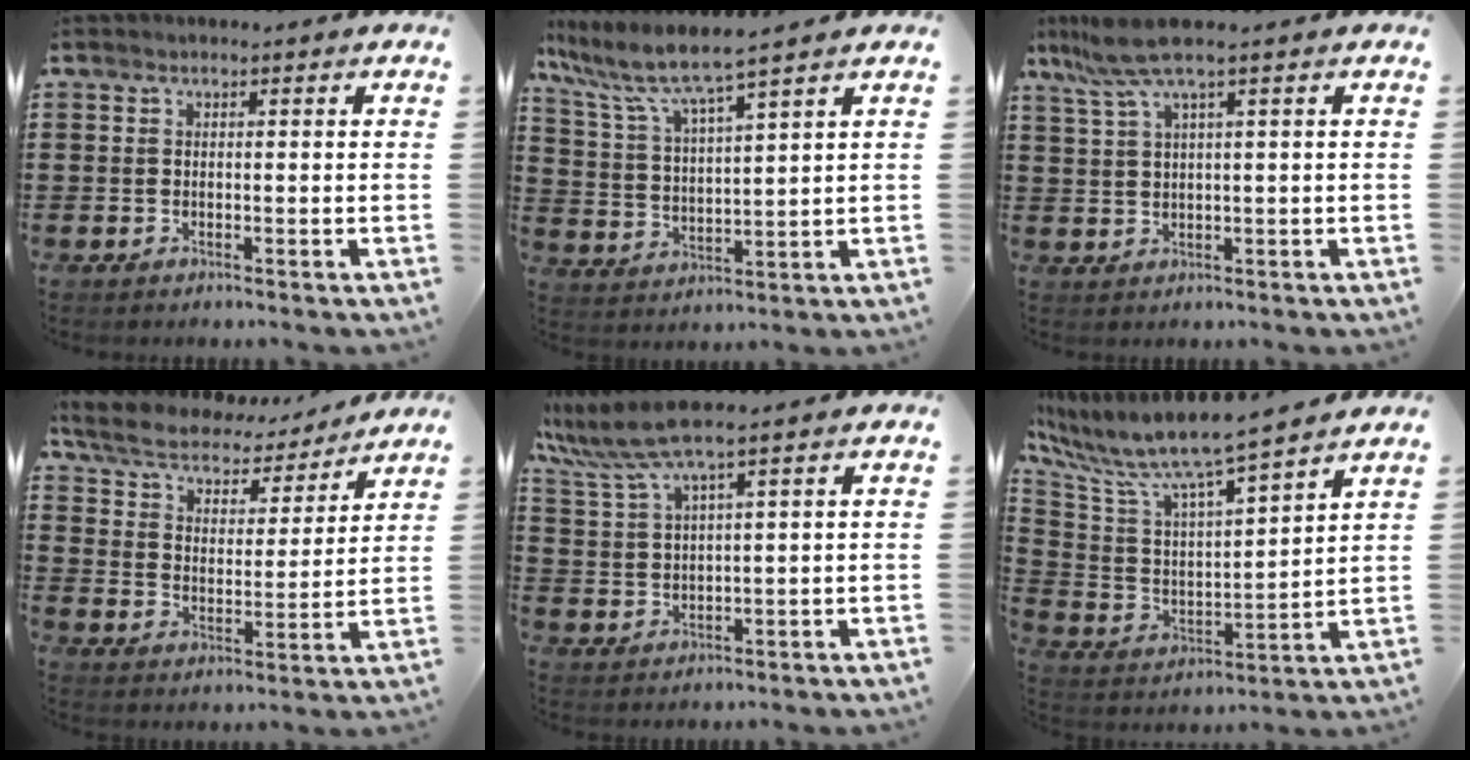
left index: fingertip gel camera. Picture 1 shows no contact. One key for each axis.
{"total": 6.0, "fx": 5.1, "fy": 0.2, "fz": 3.2, "tx": -0.089, "ty": -0.033, "tz": 0.080}
{"total": 5.2, "fx": 2.8, "fy": 0.1, "fz": 4.4, "tx": -0.108, "ty": -0.007, "tz": 0.044}
{"total": 5.6, "fx": 5.2, "fy": 1.4, "fz": 1.5, "tx": -0.056, "ty": -0.032, "tz": 0.086}
{"total": 6.5, "fx": 4.8, "fy": 0.4, "fz": 4.4, "tx": -0.109, "ty": -0.010, "tz": 0.082}
{"total": 8.8, "fx": 7.6, "fy": 0.6, "fz": 4.3, "tx": -0.120, "ty": -0.056, "tz": 0.125}